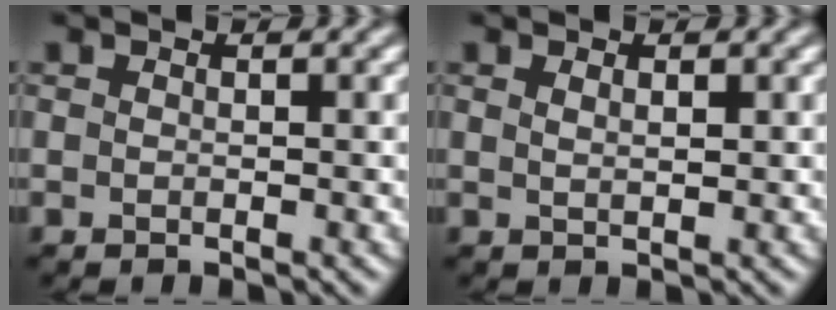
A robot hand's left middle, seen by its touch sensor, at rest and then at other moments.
{"total": 1.0, "force": [0.5, 0.3, 0.7], "torque": [-0.014, -0.001, 0.010]}